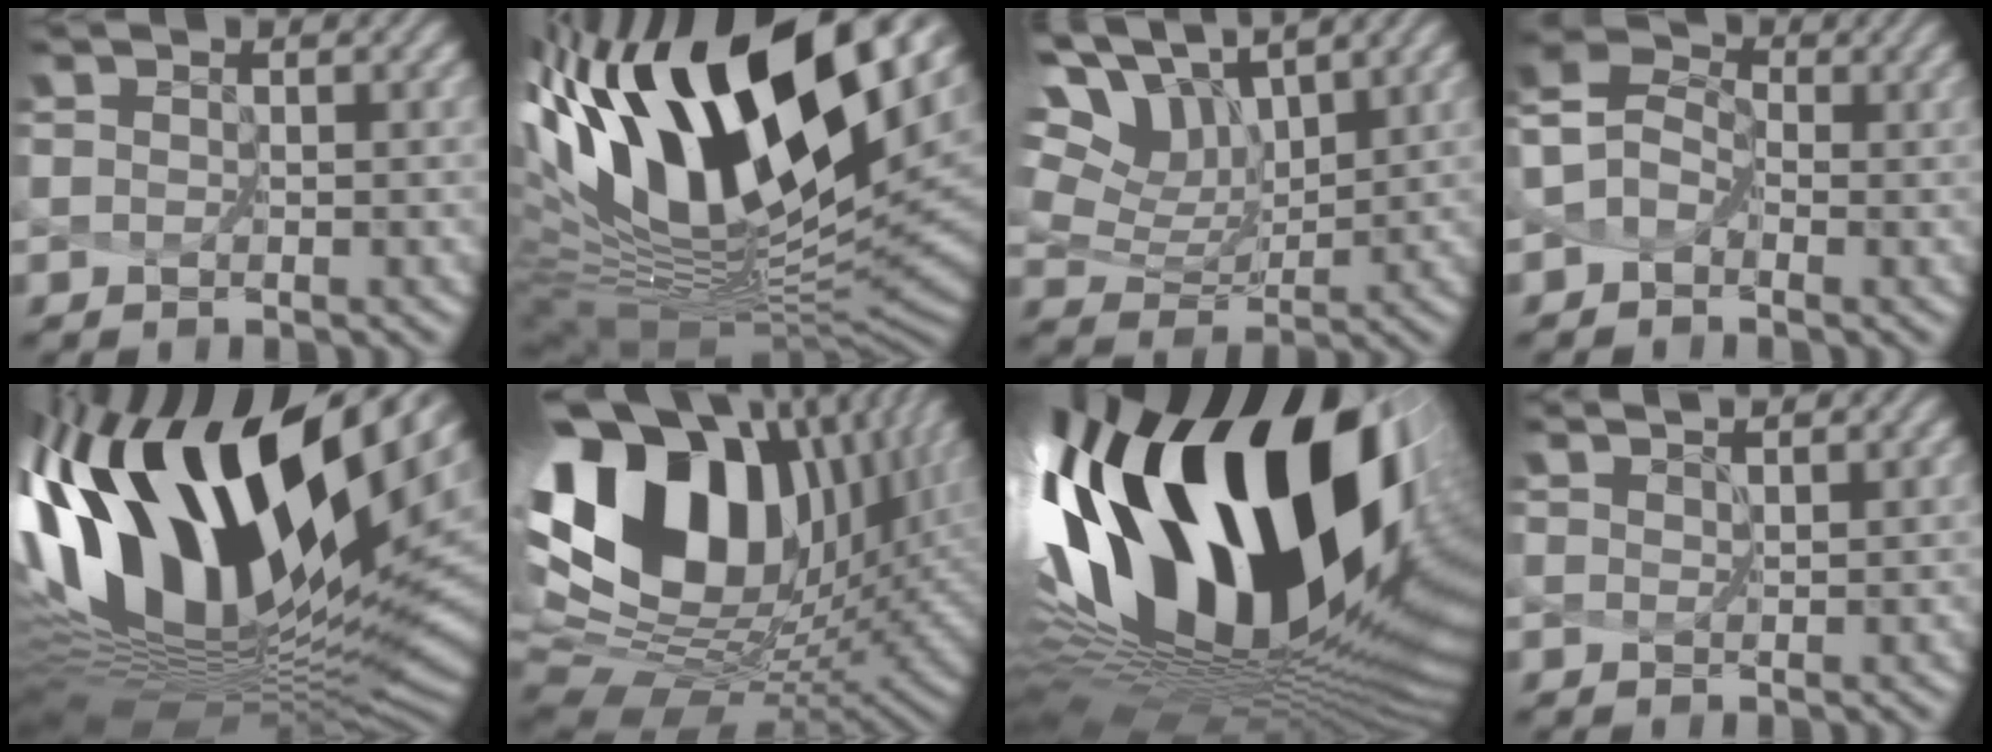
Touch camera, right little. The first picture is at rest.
{"total": 16.3, "force": [4.1, 6.5, 14.4], "torque": [-0.247, 0.004, 0.086]}
{"total": 11.9, "force": [7.7, 6.2, 6.5], "torque": [-0.167, 0.034, 0.138]}
{"total": 2.9, "force": [-1.7, 1.8, 1.5], "torque": [-0.030, 0.011, -0.030]}
{"total": 17.0, "force": [4.7, 7.2, 14.7], "torque": [-0.263, 0.009, 0.091]}
{"total": 17.6, "force": [5.6, 10.8, 12.8], "torque": [-0.256, 0.023, 0.103]}
{"total": 20.2, "force": [3.9, 8.9, 17.7], "torque": [-0.292, -0.007, 0.078]}
{"total": 2.0, "force": [1.9, 0.1, 0.7], "torque": [-0.029, 0.005, 0.040]}